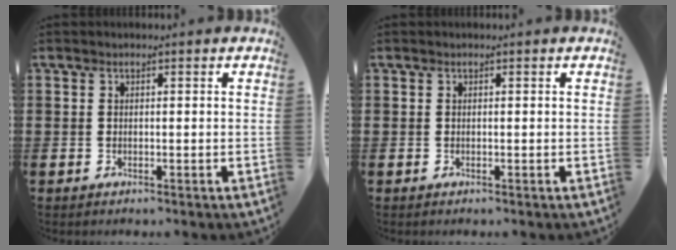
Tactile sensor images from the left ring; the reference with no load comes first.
{"total": 0.0}